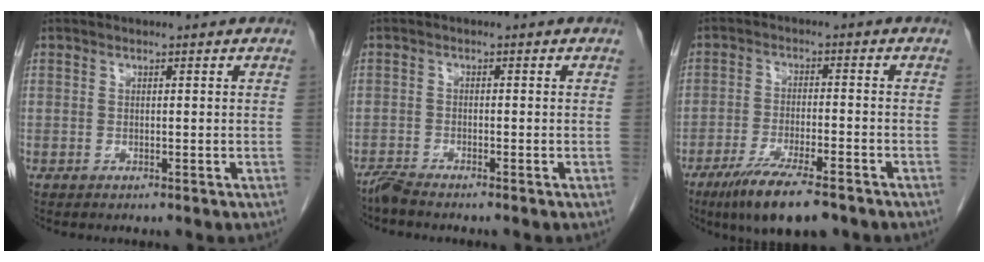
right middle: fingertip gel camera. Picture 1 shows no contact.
{"total": 1.9, "force": [-1.8, -0.3, 0.4], "torque": [-0.012, -0.008, -0.039]}
{"total": 10.9, "force": [-7.8, 1.9, 7.4], "torque": [-0.126, -0.024, -0.126]}